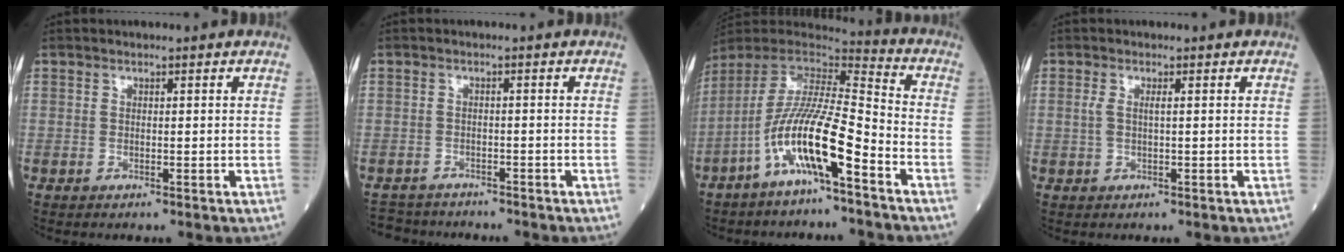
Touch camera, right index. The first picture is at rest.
{"total": 5.2, "force": [-4.9, 1.7, 0.0], "torque": [0.004, -0.006, -0.079]}
{"total": 14.3, "force": [-7.0, 1.2, 12.4], "torque": [-0.247, -0.007, -0.135]}
{"total": 1.6, "force": [0.3, 0.2, 1.6], "torque": [-0.042, 0.005, 0.005]}